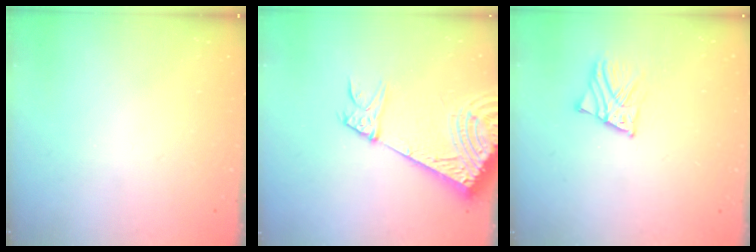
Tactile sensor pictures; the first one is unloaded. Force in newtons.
{"total": 15.2, "press": 15.0, "slide": 2.6}
{"total": 3.4, "press": 3.4, "slide": 0.3}